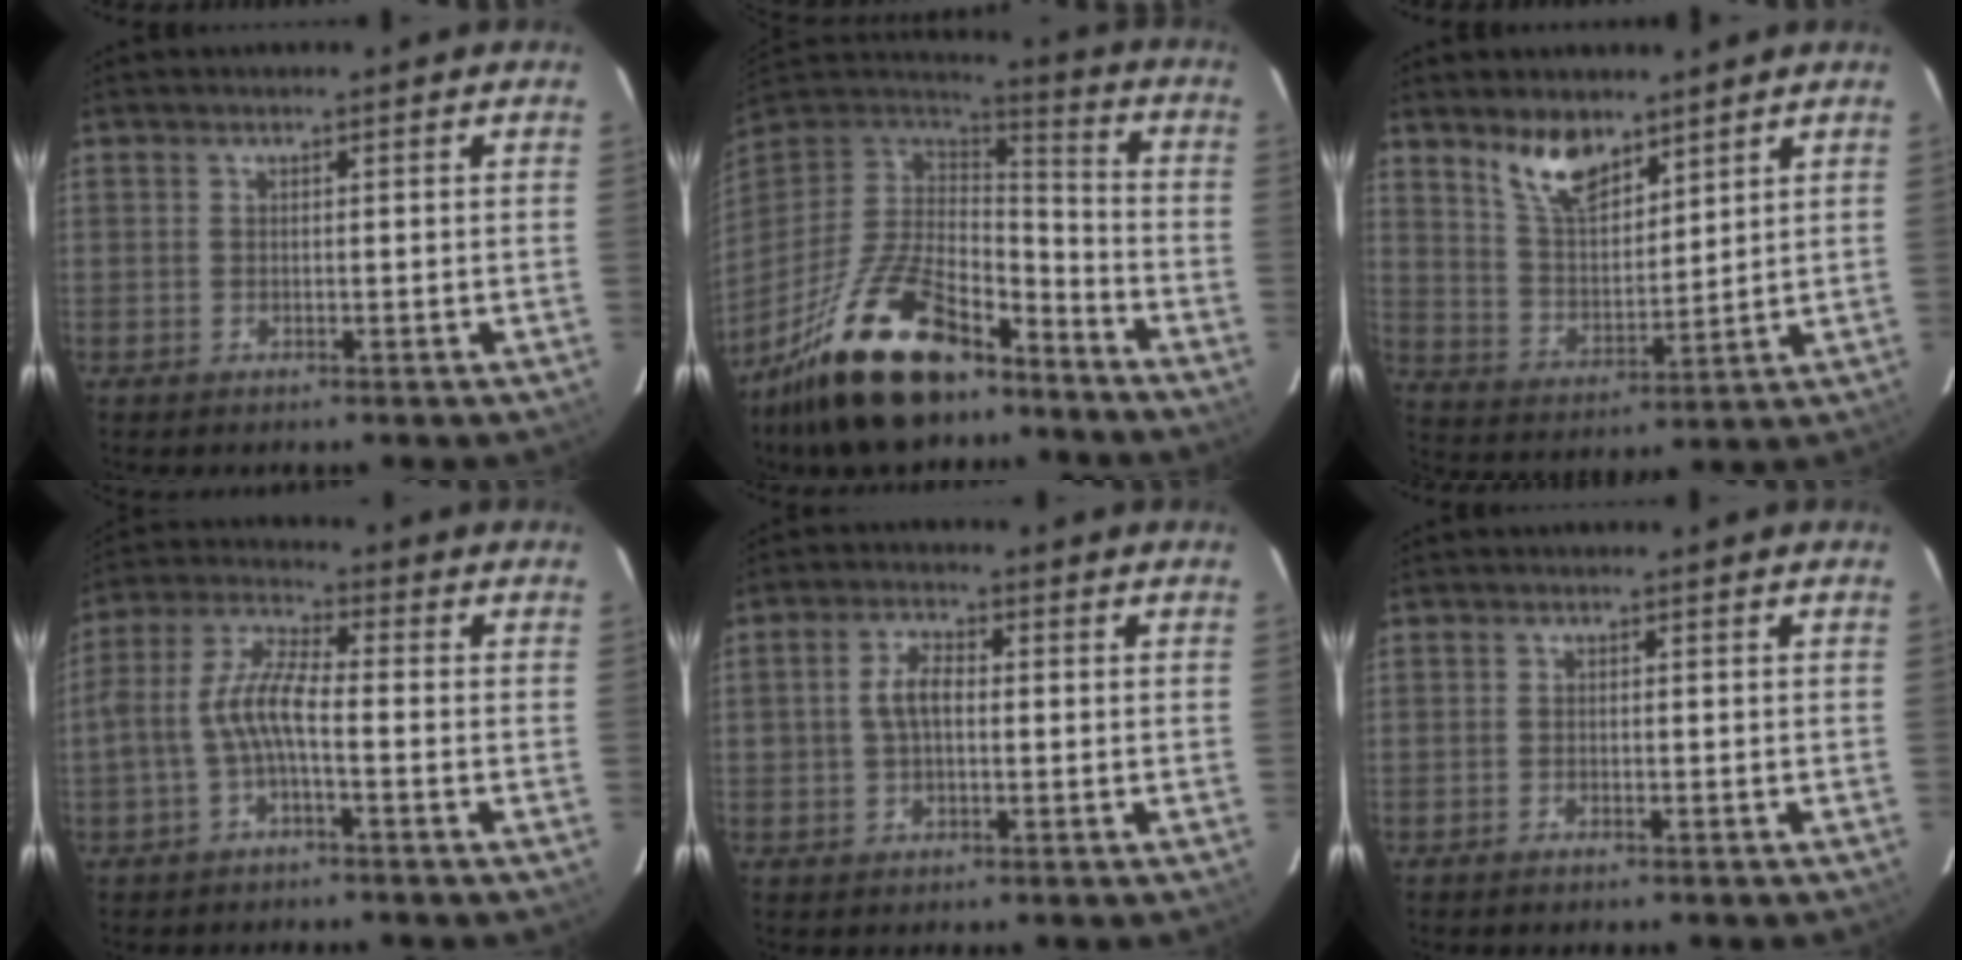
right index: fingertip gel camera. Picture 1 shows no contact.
{"total": 23.5, "force": [-16.3, 9.8, 13.8], "torque": [-0.280, -0.010, -0.272]}
{"total": 9.1, "force": [6.7, 3.8, 4.9], "torque": [-0.087, 0.004, 0.133]}
{"total": 6.9, "force": [-2.3, 1.8, 6.2], "torque": [-0.143, 0.017, -0.043]}
{"total": 4.4, "force": [-0.1, 2.6, 3.6], "torque": [-0.071, 0.012, 0.001]}
{"total": 1.1, "force": [-1.0, 0.3, 0.4], "torque": [-0.017, 0.000, -0.022]}